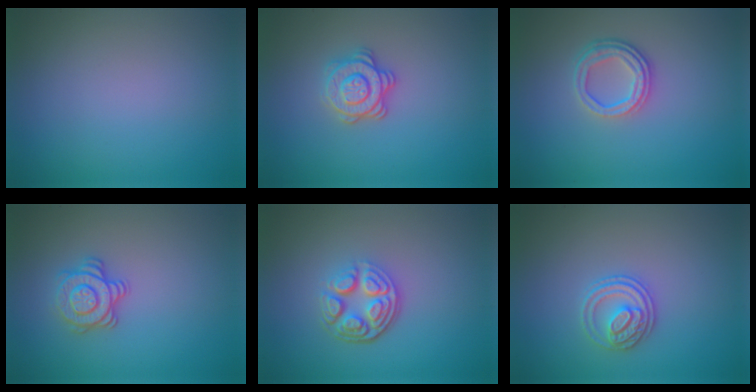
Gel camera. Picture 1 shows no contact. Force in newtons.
{"total": 3.1, "press": 2.8, "slide": 1.3}
{"total": 3.4, "press": 2.6, "slide": 2.2}
{"total": 3.0, "press": 2.7, "slide": 1.3}
{"total": 4.5, "press": 3.3, "slide": 3.0}
{"total": 2.7, "press": 2.6, "slide": 0.7}